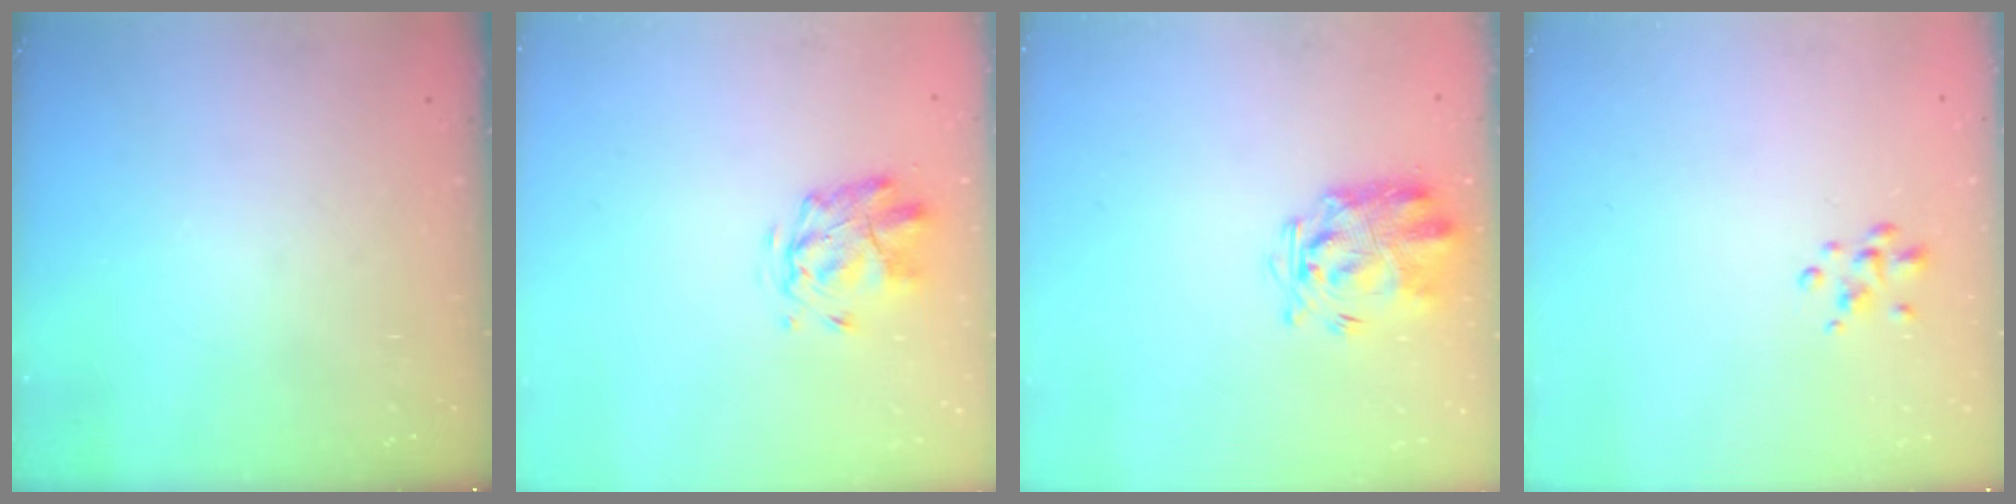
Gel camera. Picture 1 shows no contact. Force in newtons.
{"total": 2.9, "press": 2.5, "slide": 1.5}
{"total": 3.8, "press": 3.3, "slide": 1.7}
{"total": 2.5, "press": 2.5, "slide": 0.4}